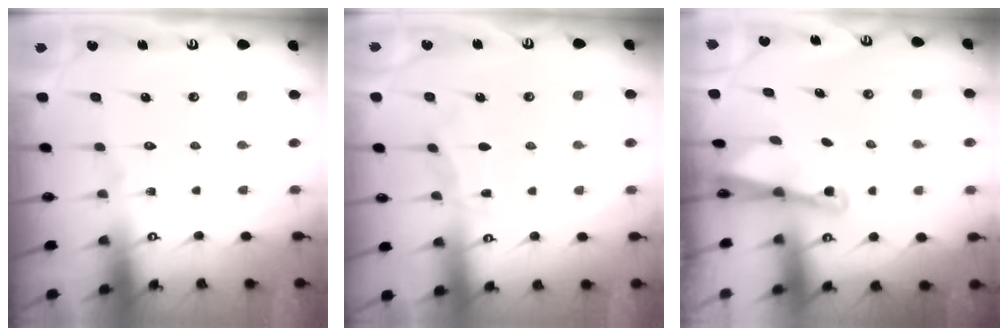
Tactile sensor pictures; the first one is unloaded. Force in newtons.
{"total": 4.4, "press": 4.3, "slide": 0.3}
{"total": 2.1, "press": 2.1, "slide": 0.3}